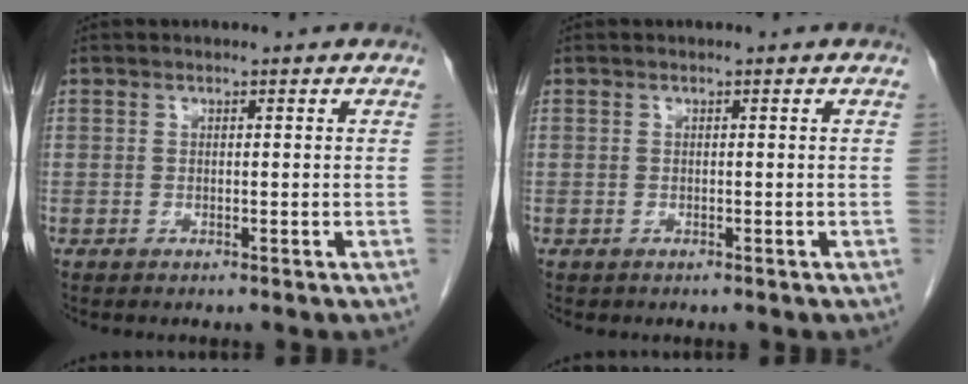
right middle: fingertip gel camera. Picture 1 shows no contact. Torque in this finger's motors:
{"motor_torque": [0.24, 0.05, -0.05, 0.00]}